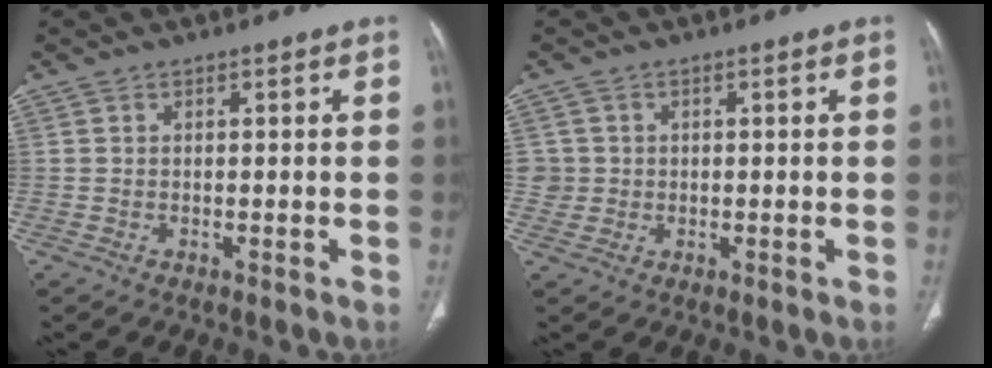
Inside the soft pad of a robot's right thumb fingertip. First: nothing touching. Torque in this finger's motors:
{"motor_torque": [-0.38, 0.03, 0.08, 0.43, -0.01]}